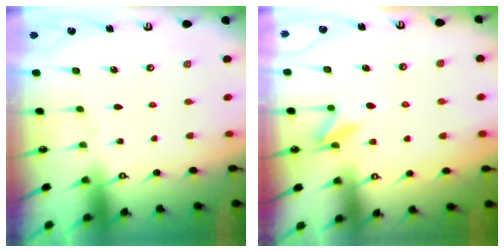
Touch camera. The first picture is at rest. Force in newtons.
{"total": 9.0, "press": 9.0, "slide": 1.1}